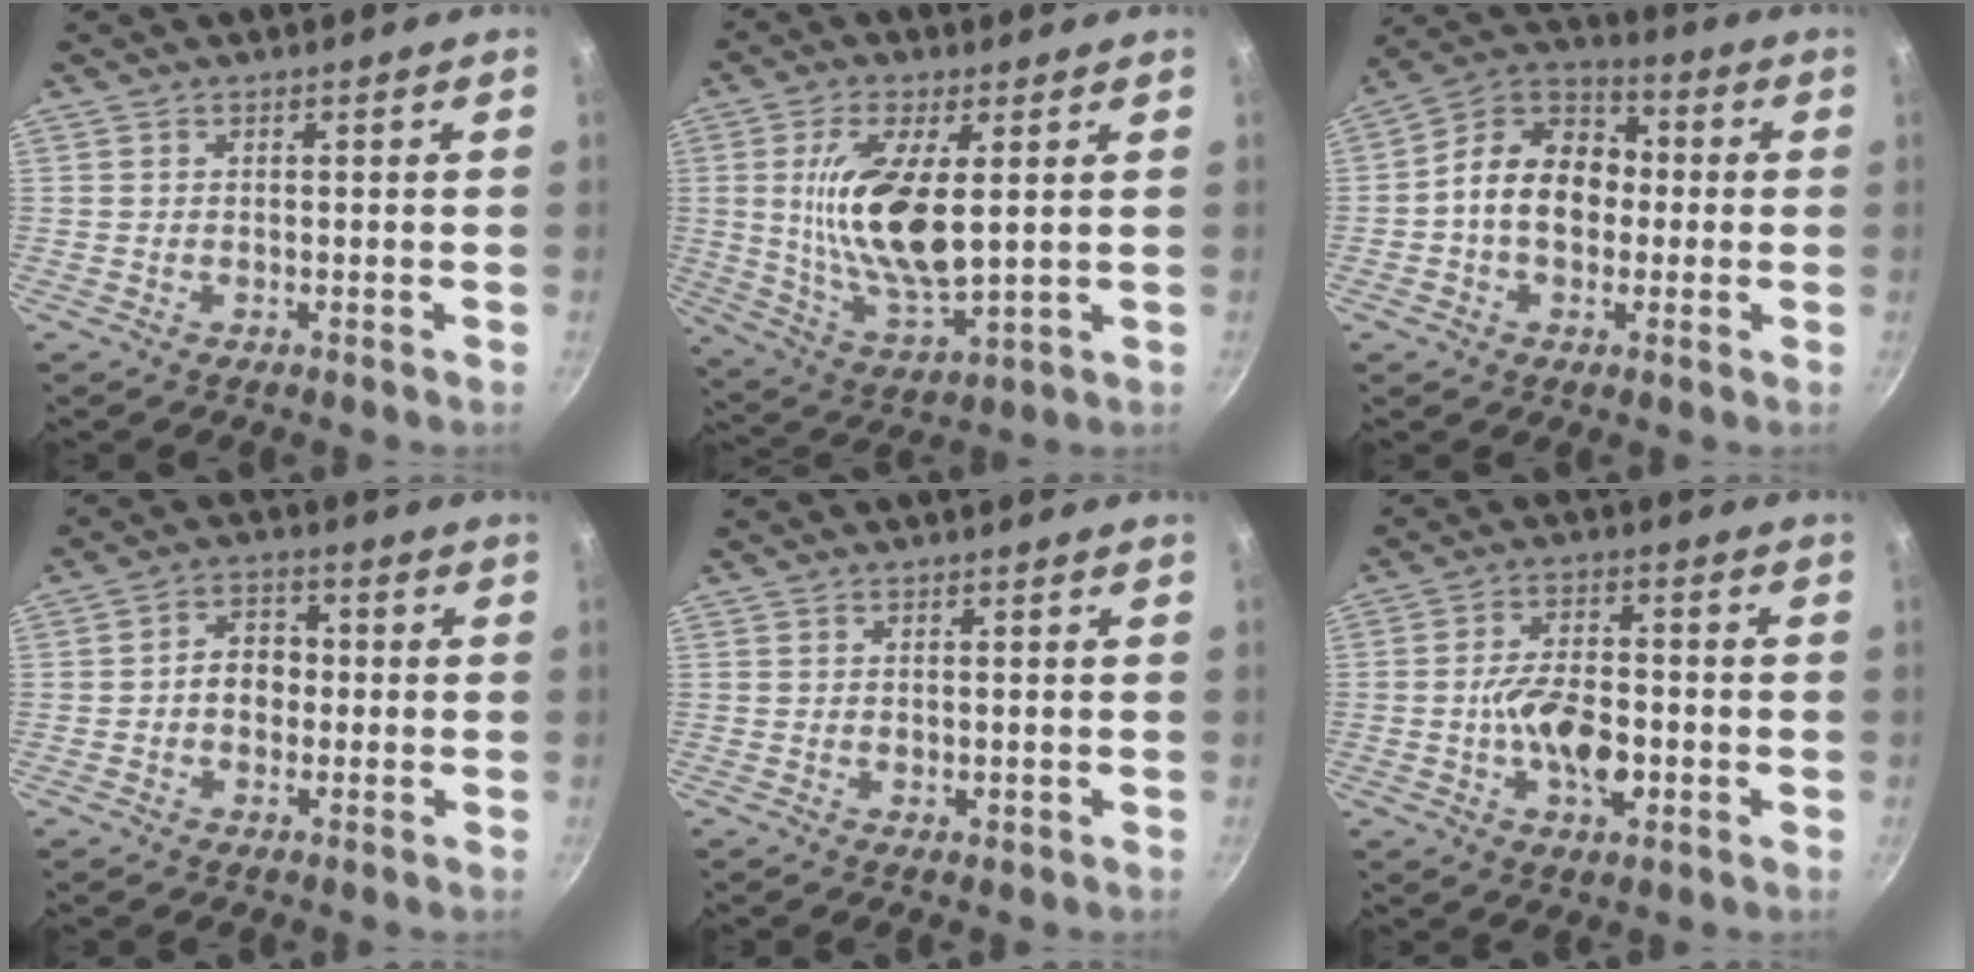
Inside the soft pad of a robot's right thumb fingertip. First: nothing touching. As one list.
[{"total": 15.7, "force": [2.7, 6.3, 14.1], "torque": [-0.267, -0.018, 0.056]}, {"total": 14.0, "force": [-0.5, 10.6, 9.1], "torque": [-0.107, 0.036, -0.031]}, {"total": 6.3, "force": [-0.5, 5.0, 3.8], "torque": [-0.024, 0.020, -0.015]}, {"total": 0.9, "force": [-0.1, 0.5, 0.8], "torque": [-0.009, -0.001, -0.002]}, {"total": 10.4, "force": [-2.4, 5.5, 8.4], "torque": [-0.132, 0.022, -0.045]}]